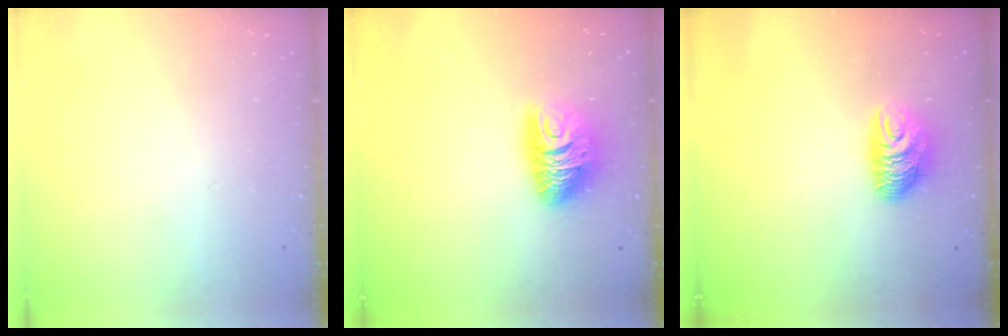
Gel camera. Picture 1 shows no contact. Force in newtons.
{"total": 10.5, "press": 10.5, "slide": 0.5}
{"total": 9.0, "press": 9.0, "slide": 0.5}